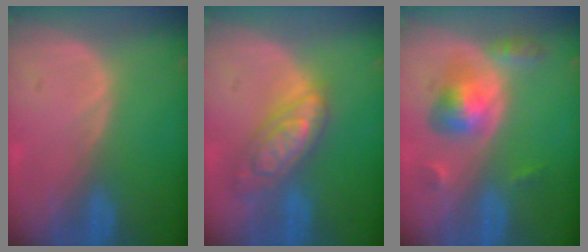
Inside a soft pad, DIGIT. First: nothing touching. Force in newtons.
{"total": 7.5, "press": 7.5, "slide": 0.4}
{"total": 5.9, "press": 5.5, "slide": 1.9}